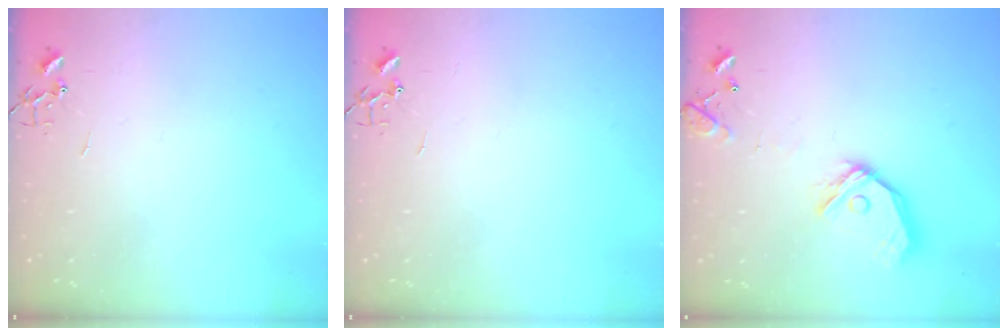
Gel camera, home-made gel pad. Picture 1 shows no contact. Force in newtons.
{"total": 0.0}
{"total": 14.2, "press": 14.1, "slide": 2.1}